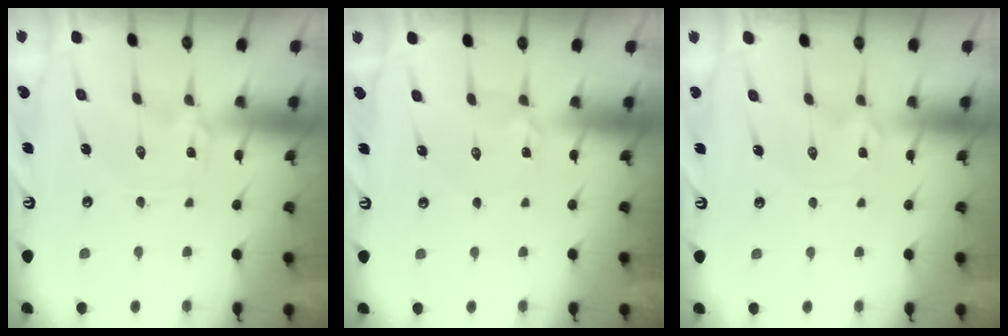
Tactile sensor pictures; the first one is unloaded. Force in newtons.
{"total": 3.1, "press": 3.1, "slide": 0.3}
{"total": 0.0}